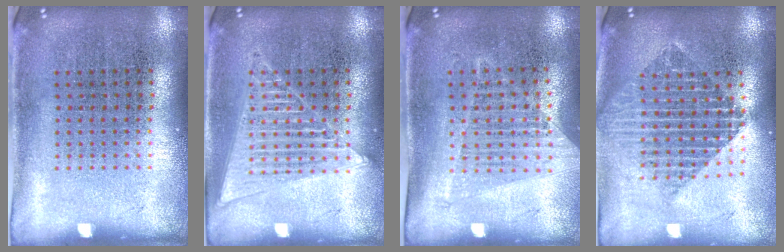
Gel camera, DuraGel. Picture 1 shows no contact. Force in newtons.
{"total": 2.7, "press": 2.7, "slide": 0.4}
{"total": 1.3, "press": 1.2, "slide": 0.4}
{"total": 2.1, "press": 1.7, "slide": 1.2}